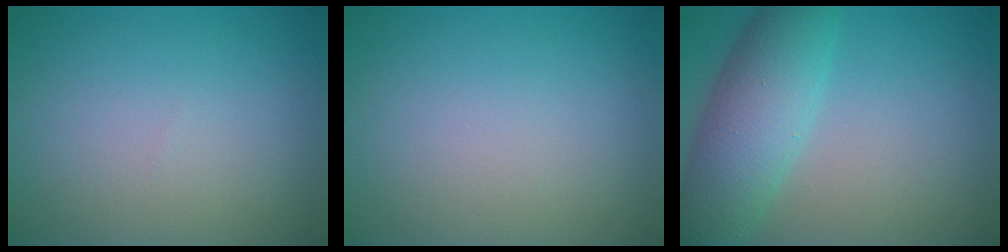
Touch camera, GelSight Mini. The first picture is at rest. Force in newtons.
{"total": 0.0}
{"total": 6.9, "press": 6.9, "slide": 0.3}